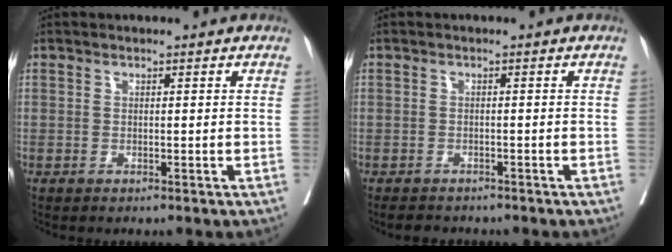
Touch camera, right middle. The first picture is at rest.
{"total": 3.4, "force": [-3.0, 1.4, 0.8], "torque": [-0.012, -0.004, -0.042]}